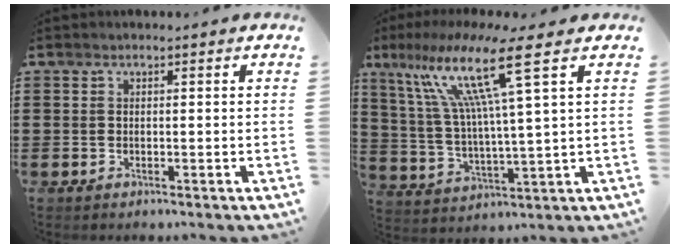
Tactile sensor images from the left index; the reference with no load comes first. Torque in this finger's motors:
{"motor_torque": [1.22, -0.92, 0.93, 0.21]}